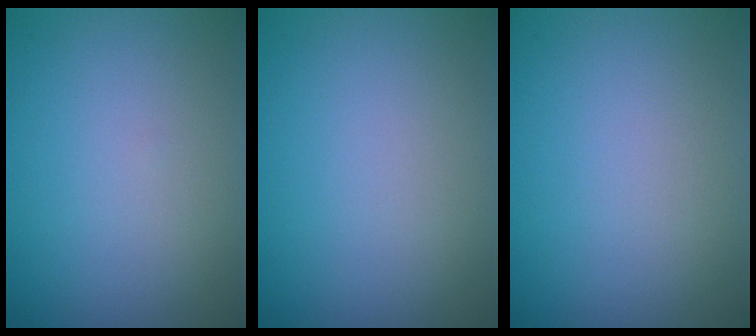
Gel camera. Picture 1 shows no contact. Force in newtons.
{"total": 0.0}
{"total": 0.0}